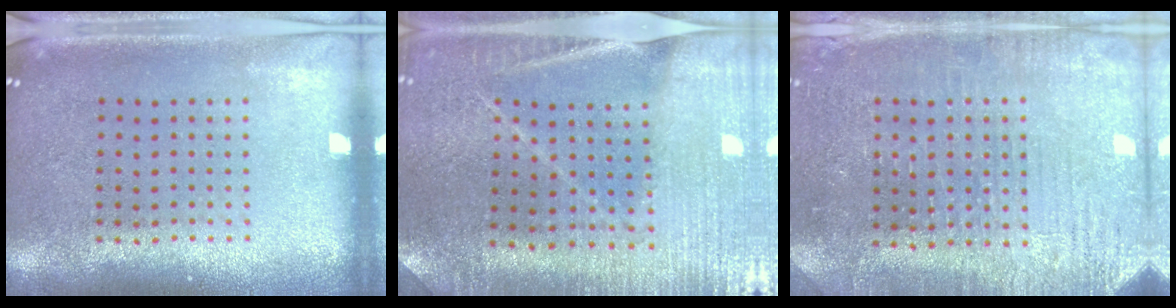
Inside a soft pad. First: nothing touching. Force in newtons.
{"total": 1.7, "press": 1.7, "slide": 0.1}
{"total": 3.1, "press": 3.1, "slide": 0.4}